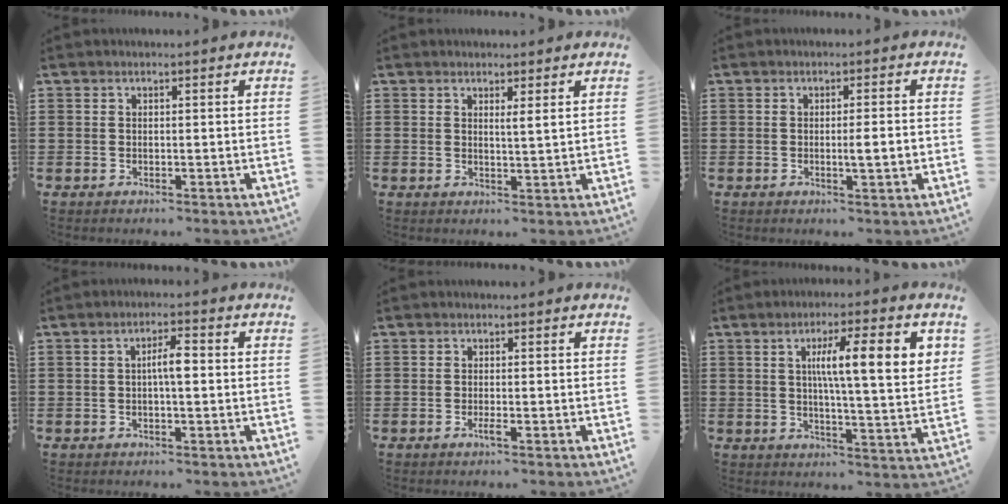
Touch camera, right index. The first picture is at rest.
{"total": 1.7, "force": [1.1, -0.3, 1.2], "torque": [-0.026, -0.002, 0.019]}
{"total": 2.8, "force": [-0.4, 0.0, 2.8], "torque": [-0.046, -0.005, -0.009]}
{"total": 3.6, "force": [0.0, 0.8, 3.5], "torque": [-0.066, 0.005, -0.004]}
{"total": 1.3, "force": [-0.8, 0.1, 1.1], "torque": [-0.026, -0.005, -0.016]}
{"total": 10.6, "force": [3.1, 1.7, 10.0], "torque": [-0.179, 0.003, 0.043]}